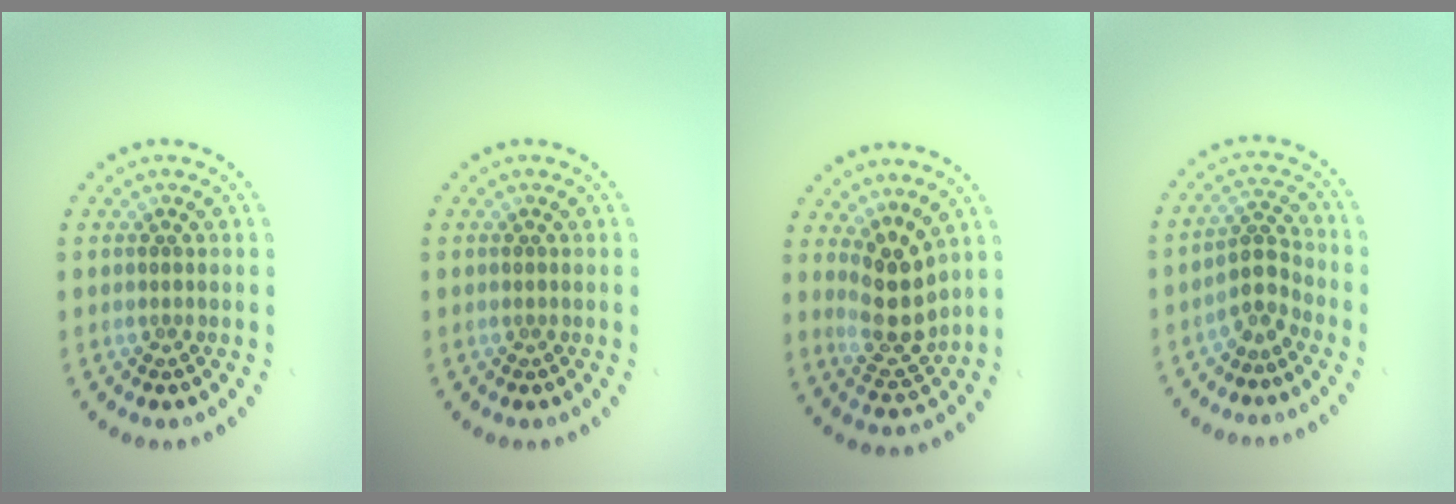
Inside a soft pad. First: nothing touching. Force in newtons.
{"total": 0.0}
{"total": 4.0, "press": 3.5, "slide": 1.9}
{"total": 2.3, "press": 1.7, "slide": 1.5}